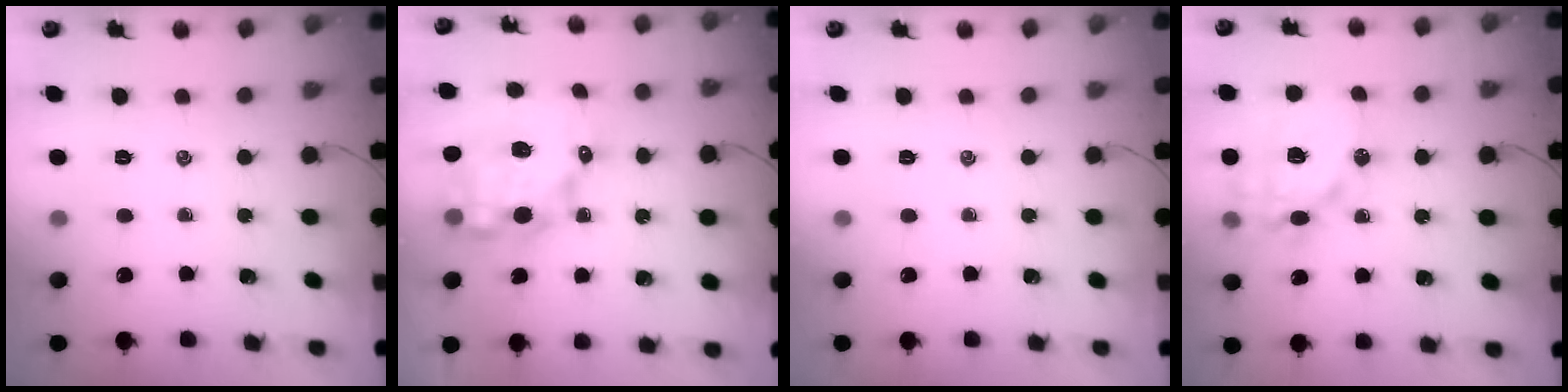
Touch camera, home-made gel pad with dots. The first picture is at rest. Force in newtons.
{"total": 13.2, "press": 12.9, "slide": 2.8}
{"total": 0.0}
{"total": 15.6, "press": 15.4, "slide": 2.8}